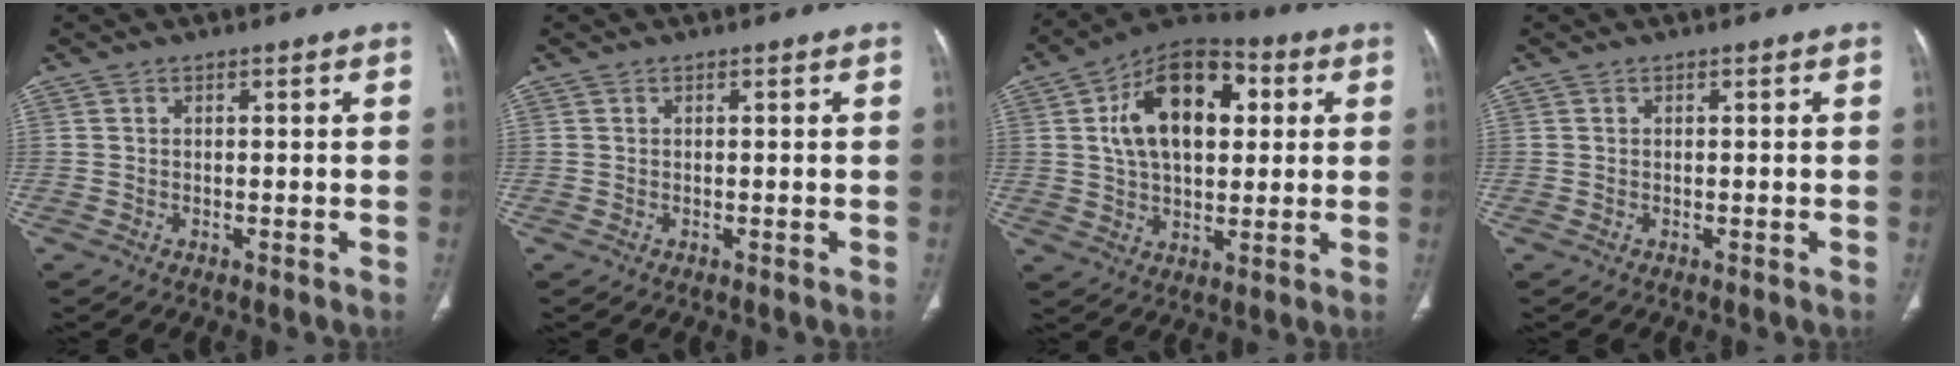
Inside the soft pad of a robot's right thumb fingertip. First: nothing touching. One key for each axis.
{"total": 0.0}
{"total": 17.6, "fx": 4.2, "fy": 10.5, "fz": 13.5, "tx": -0.195, "ty": 0.012, "tz": 0.065}
{"total": 0.0}